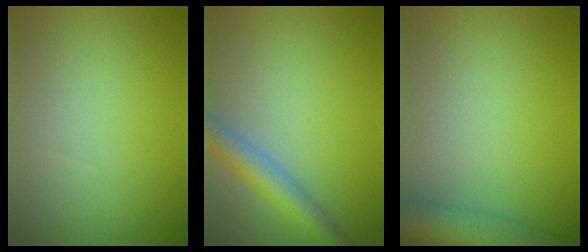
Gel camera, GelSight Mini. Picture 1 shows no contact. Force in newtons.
{"total": 3.7, "press": 3.7, "slide": 0.2}
{"total": 7.1, "press": 7.0, "slide": 0.4}